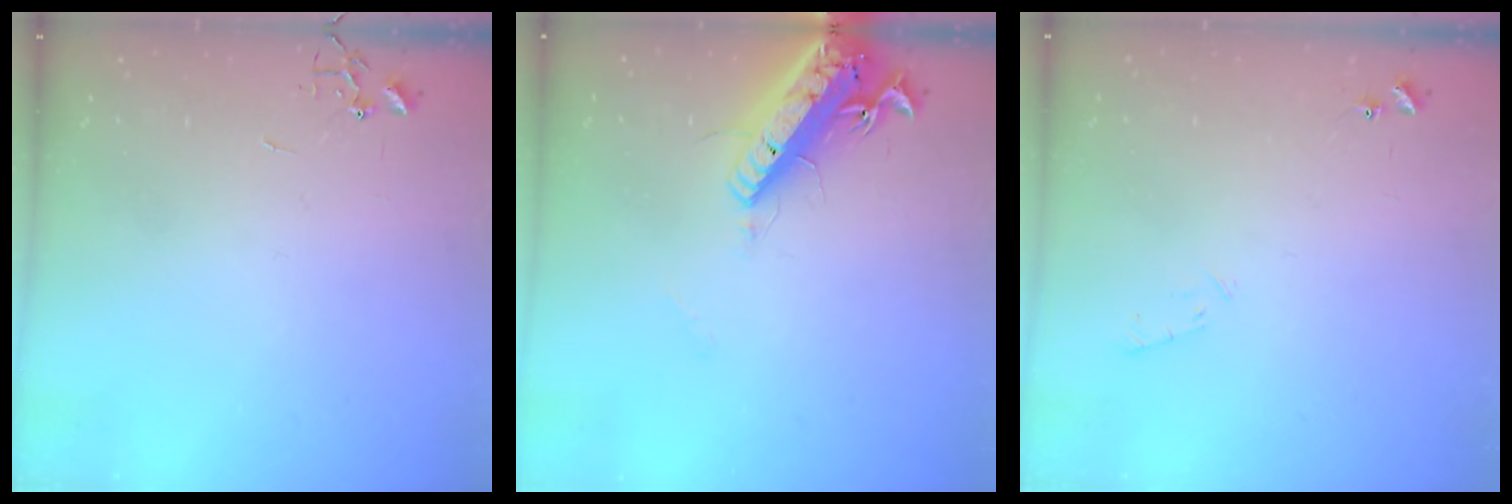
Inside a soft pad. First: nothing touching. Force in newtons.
{"total": 18.1, "press": 17.7, "slide": 3.6}
{"total": 5.3, "press": 5.2, "slide": 0.9}